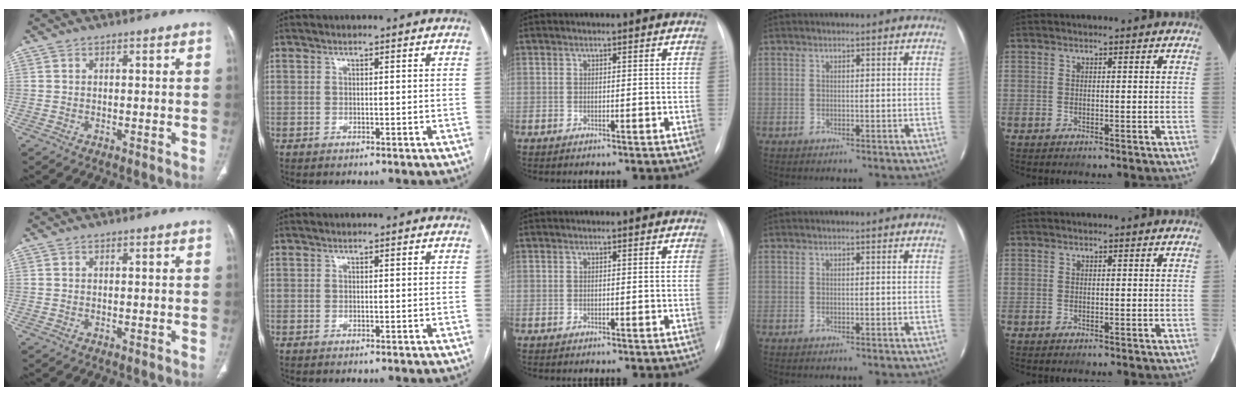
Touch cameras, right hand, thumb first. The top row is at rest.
{}